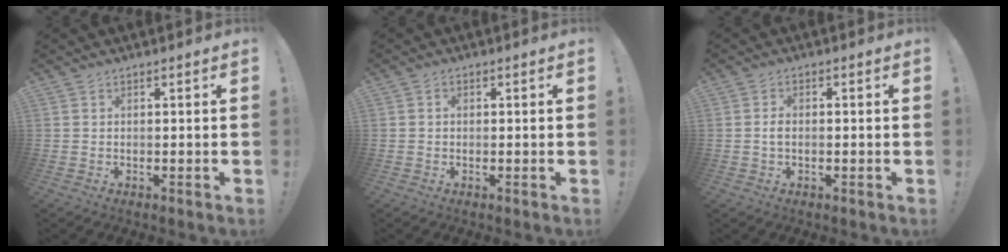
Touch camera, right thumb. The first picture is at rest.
{"total": 0.9, "force": [-0.1, 0.8, 0.4], "torque": [-0.015, 0.006, -0.001]}
{"total": 1.9, "force": [-0.5, 1.1, 1.5], "torque": [-0.022, 0.003, -0.010]}